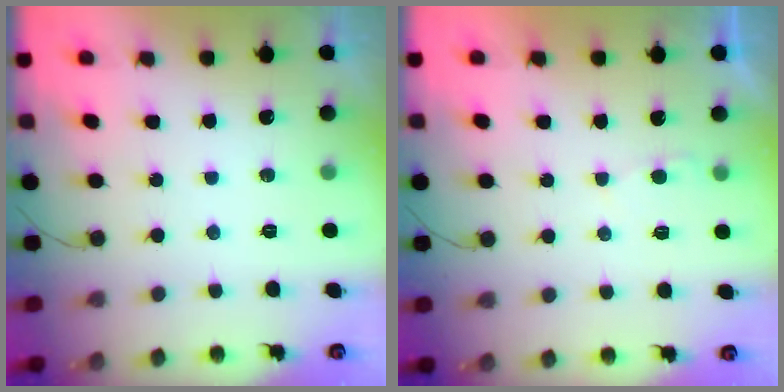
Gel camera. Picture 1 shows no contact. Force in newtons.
{"total": 2.2, "press": 2.2, "slide": 0.2}